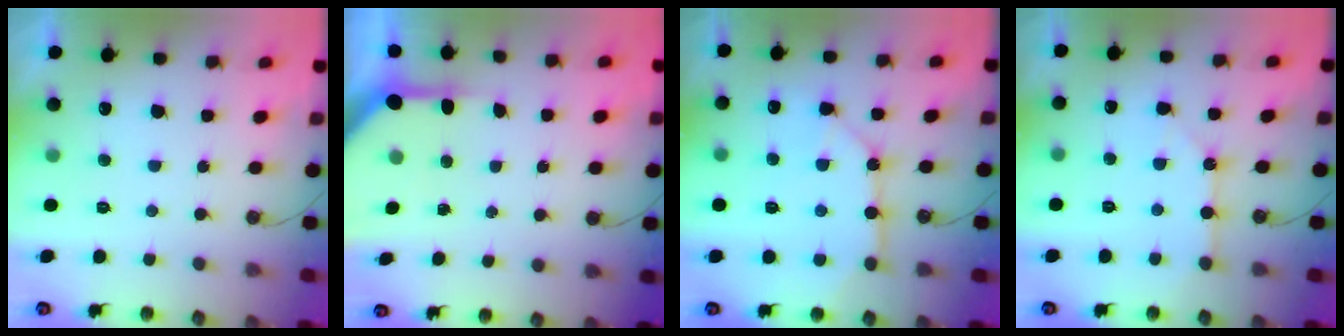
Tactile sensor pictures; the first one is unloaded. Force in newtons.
{"total": 6.0, "press": 6.0, "slide": 0.5}
{"total": 12.8, "press": 12.7, "slide": 1.5}
{"total": 2.4, "press": 2.4, "slide": 0.4}